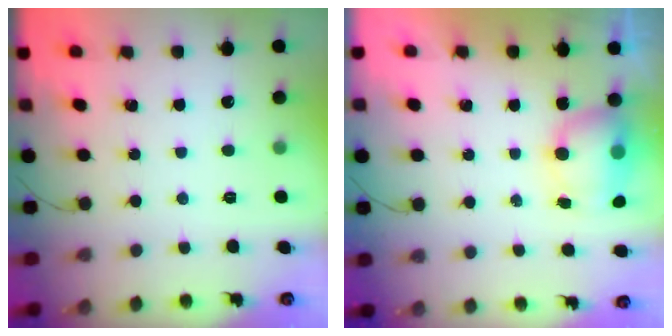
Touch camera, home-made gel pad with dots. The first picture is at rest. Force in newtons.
{"total": 8.3, "press": 7.8, "slide": 2.9}